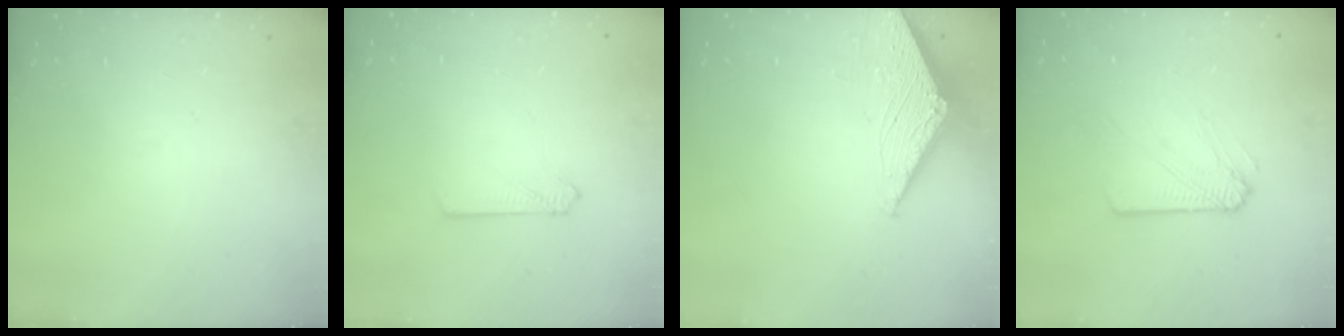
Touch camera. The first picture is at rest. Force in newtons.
{"total": 2.7, "press": 2.7, "slide": 0.3}
{"total": 3.0, "press": 2.9, "slide": 0.3}
{"total": 5.3, "press": 5.3, "slide": 0.7}